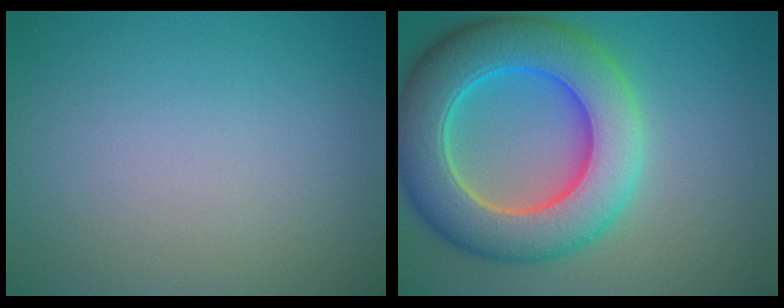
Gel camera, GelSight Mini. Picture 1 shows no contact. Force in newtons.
{"total": 11.1, "press": 11.0, "slide": 0.3}